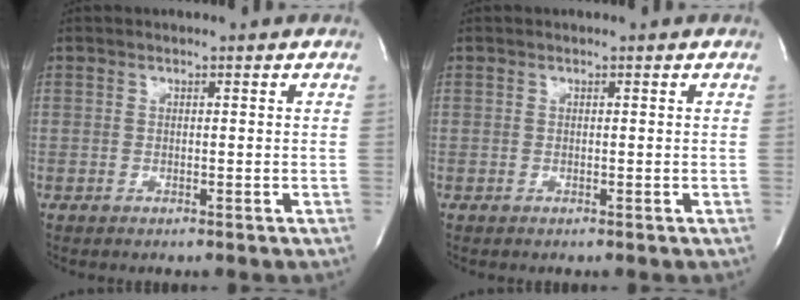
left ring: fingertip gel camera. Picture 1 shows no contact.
{"total": 0.0}